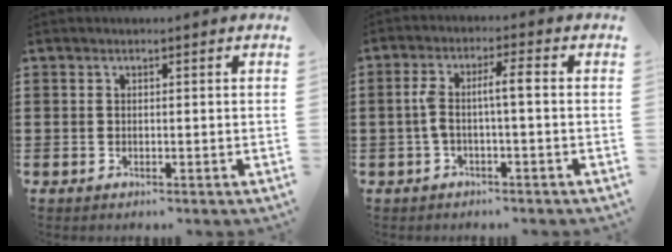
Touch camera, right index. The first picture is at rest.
{"total": 4.6, "force": [-0.5, 0.6, 4.5], "torque": [-0.093, 0.002, -0.017]}